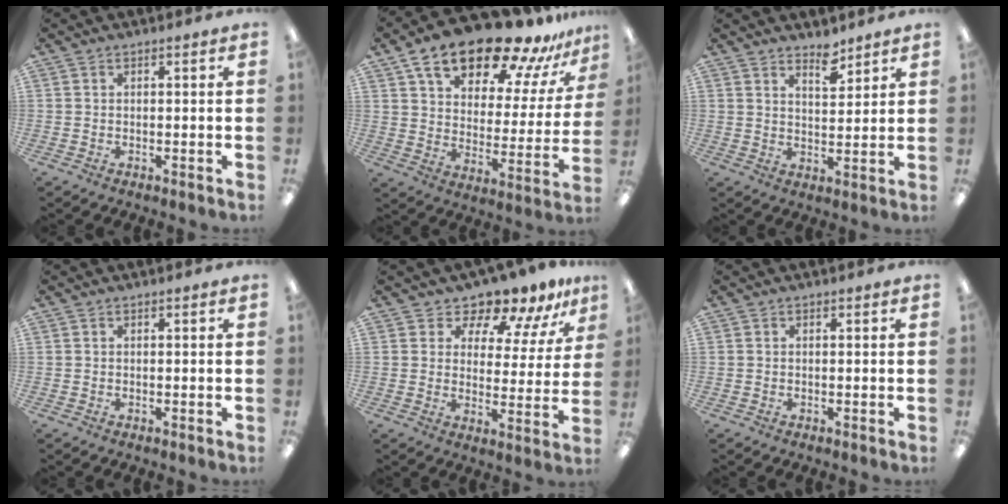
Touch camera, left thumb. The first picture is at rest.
{"total": 22.1, "force": [16.3, 8.1, 12.6], "torque": [-0.200, -0.106, 0.275]}
{"total": 5.0, "force": [4.4, 1.8, 1.7], "torque": [-0.011, -0.035, 0.075]}
{"total": 0.0}
{"total": 10.6, "force": [9.6, 3.7, 2.6], "torque": [-0.043, -0.085, 0.175]}
{"total": 0.0}